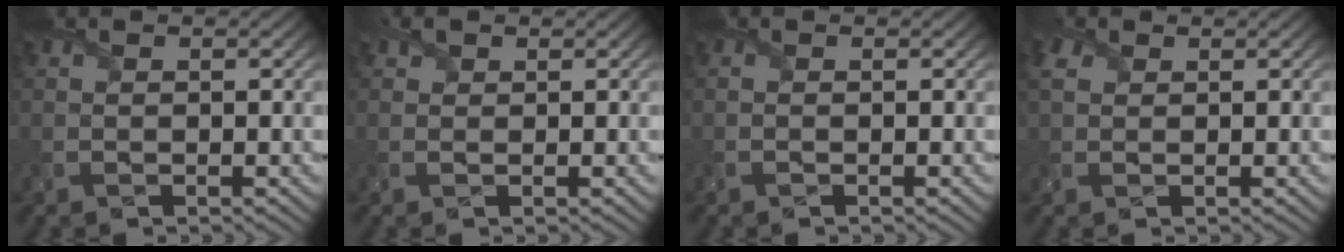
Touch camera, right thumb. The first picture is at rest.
{"total": 1.2, "force": [0.9, 0.7, 0.2], "torque": [-0.002, 0.003, 0.014]}
{"total": 0.0}
{"total": 2.3, "force": [1.3, 1.6, 1.1], "torque": [-0.034, 0.010, 0.023]}